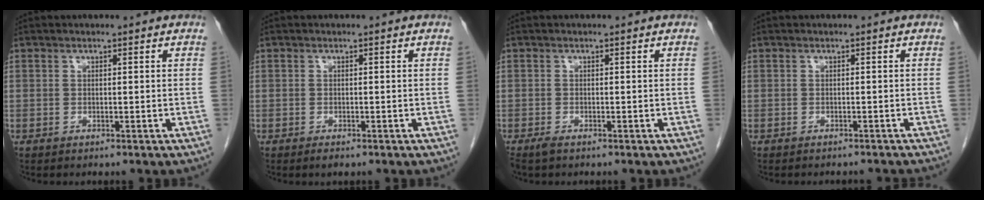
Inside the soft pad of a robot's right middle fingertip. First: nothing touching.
{"total": 1.0, "force": [-0.7, 0.3, 0.6], "torque": [-0.012, -0.001, -0.007]}
{"total": 1.5, "force": [-1.1, 0.4, 0.9], "torque": [-0.020, -0.005, -0.019]}
{"total": 5.0, "force": [-4.7, 1.0, 1.4], "torque": [-0.018, -0.009, -0.050]}